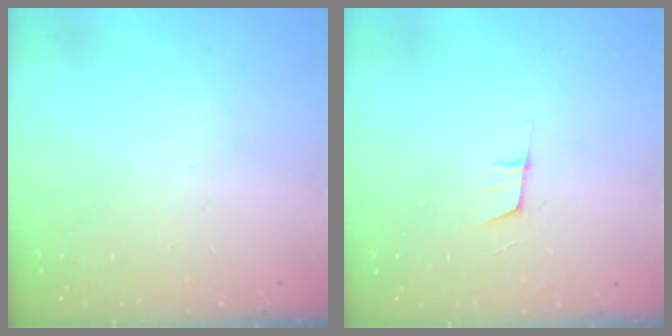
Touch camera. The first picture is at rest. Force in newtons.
{"total": 5.1, "press": 4.3, "slide": 2.6}